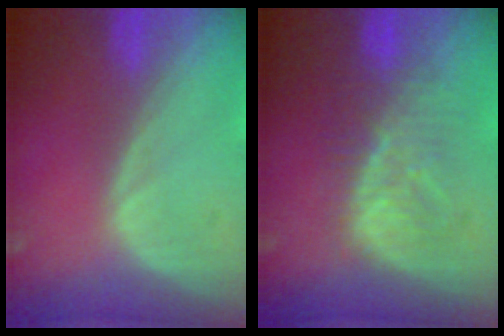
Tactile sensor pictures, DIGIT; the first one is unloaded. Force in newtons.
{"total": 7.9, "press": 7.8, "slide": 1.6}